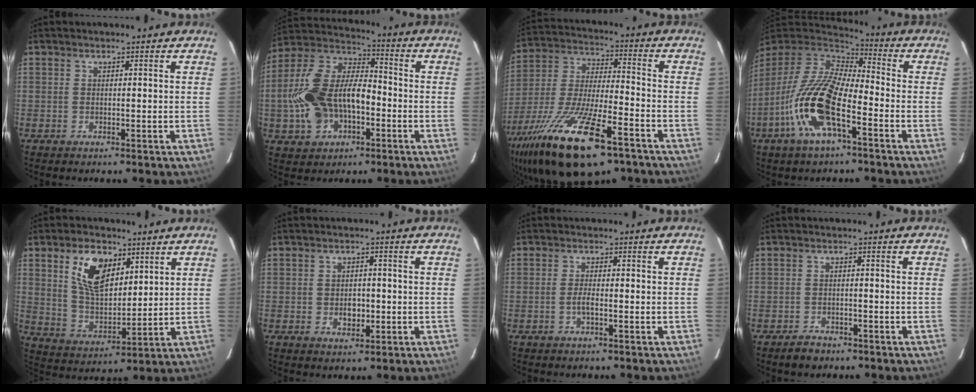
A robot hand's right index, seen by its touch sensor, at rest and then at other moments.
{"total": 18.2, "force": [-3.9, 11.2, 13.8], "torque": [-0.302, 0.019, -0.065]}
{"total": 24.3, "force": [-14.8, 7.3, 17.8], "torque": [-0.356, -0.052, -0.264]}
{"total": 17.3, "force": [-7.2, 6.1, 14.6], "torque": [-0.299, -0.019, -0.148]}
{"total": 11.9, "force": [5.7, 6.6, 8.1], "torque": [-0.147, 0.012, 0.116]}
{"total": 3.8, "force": [-0.8, 3.0, 2.2], "torque": [-0.040, 0.004, -0.008]}
{"total": 1.9, "force": [-0.8, 0.5, 1.7], "torque": [-0.038, 0.002, -0.018]}
{"total": 2.9, "force": [-2.3, 1.5, 0.7], "torque": [-0.015, 0.006, -0.036]}